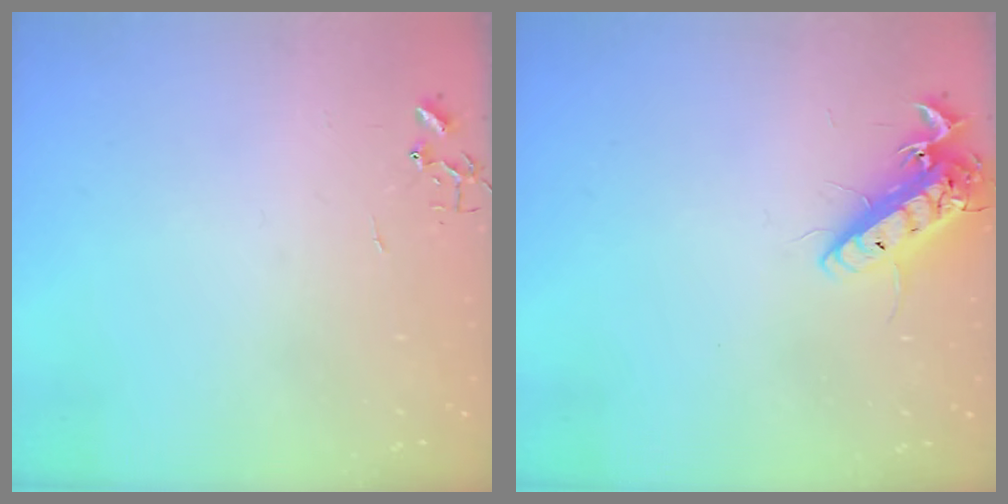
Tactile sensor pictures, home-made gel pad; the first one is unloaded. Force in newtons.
{"total": 14.8, "press": 14.5, "slide": 2.8}